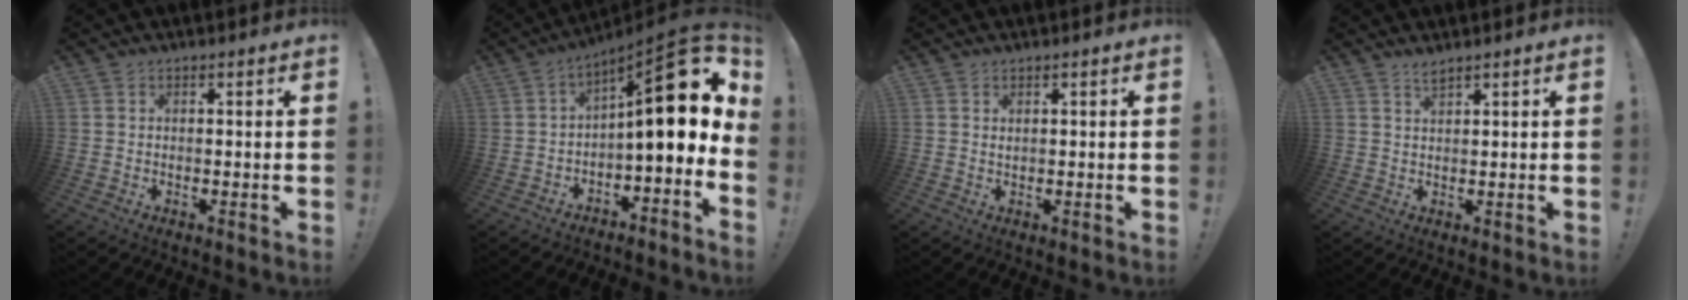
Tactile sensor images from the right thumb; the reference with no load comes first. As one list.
[{"total": 17.4, "force": [4.2, 4.9, 16.2], "torque": [-0.224, -0.033, 0.066]}, {"total": 0.7, "force": [0.6, 0.1, 0.3], "torque": [0.002, -0.004, 0.011]}, {"total": 2.2, "force": [2.0, 0.0, 0.9], "torque": [-0.012, -0.012, 0.035]}]